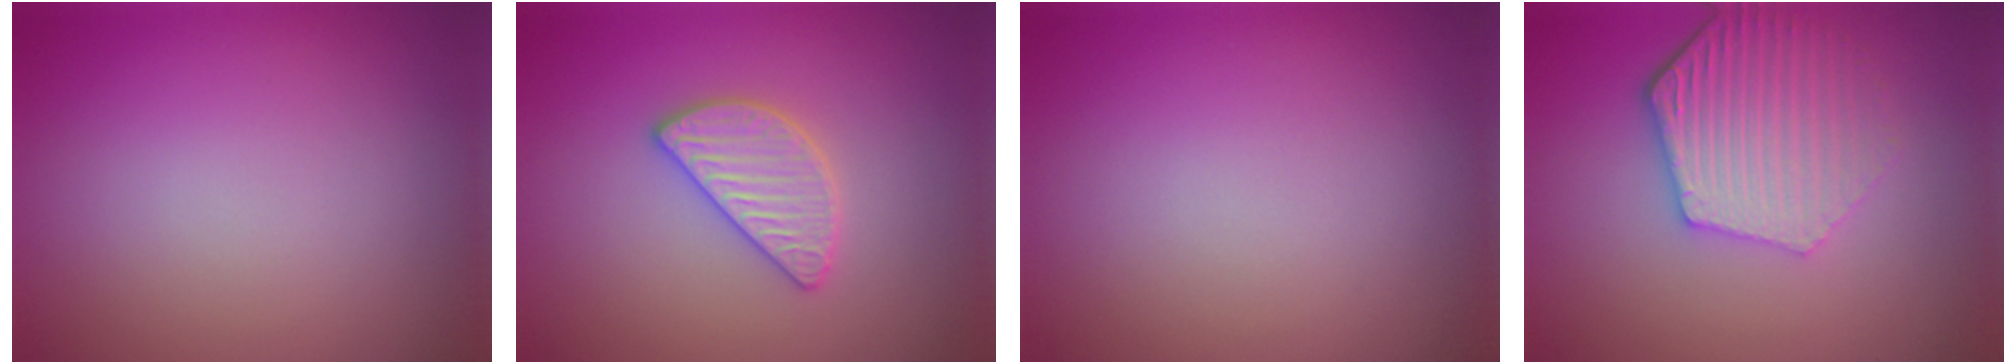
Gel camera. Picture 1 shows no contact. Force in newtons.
{"total": 2.6, "press": 2.6, "slide": 0.2}
{"total": 0.0}
{"total": 5.4, "press": 4.2, "slide": 3.3}